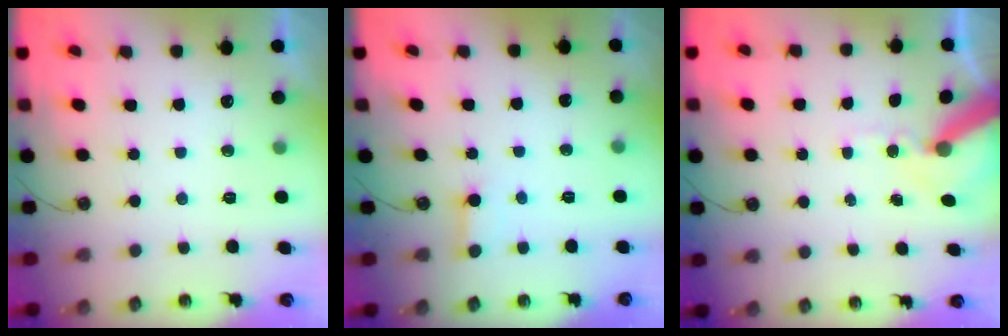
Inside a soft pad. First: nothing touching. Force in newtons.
{"total": 2.2, "press": 2.2, "slide": 0.1}
{"total": 10.2, "press": 10.1, "slide": 1.5}